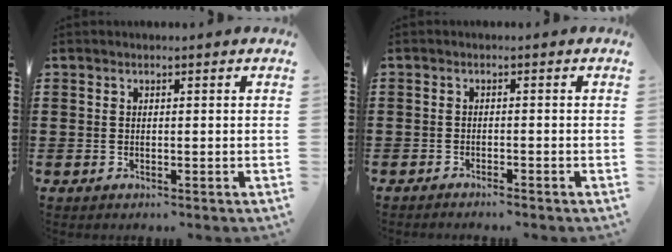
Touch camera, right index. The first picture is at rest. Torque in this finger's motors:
{"motor_torque": [-0.18, 0.36, -0.04, -0.04]}